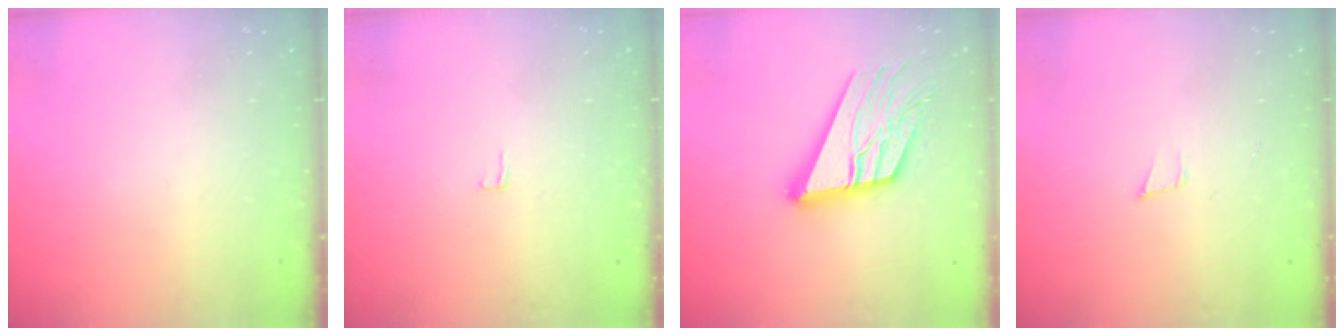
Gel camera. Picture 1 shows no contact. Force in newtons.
{"total": 2.0, "press": 2.0, "slide": 0.2}
{"total": 17.6, "press": 17.5, "slide": 2.2}
{"total": 3.7, "press": 2.5, "slide": 2.6}